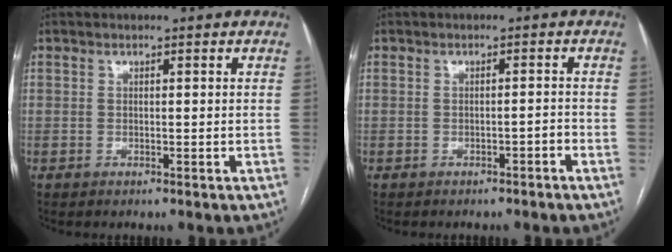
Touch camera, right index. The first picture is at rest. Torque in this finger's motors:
{"motor_torque": [0.10, 0.08, 0.02, 0.01]}